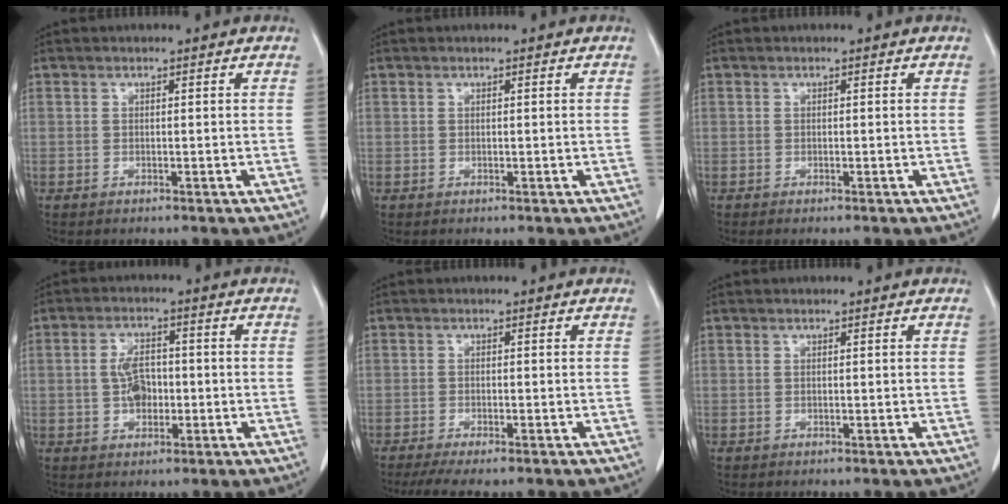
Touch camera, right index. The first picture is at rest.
{"total": 0.0}
{"total": 0.7, "force": [-0.6, 0.0, 0.3], "torque": [-0.009, -0.002, -0.008]}
{"total": 4.8, "force": [-0.6, 2.9, 3.8], "torque": [-0.073, 0.008, -0.012]}
{"total": 6.6, "force": [-5.4, 0.9, 3.7], "torque": [-0.048, -0.013, -0.082]}
{"total": 0.0}